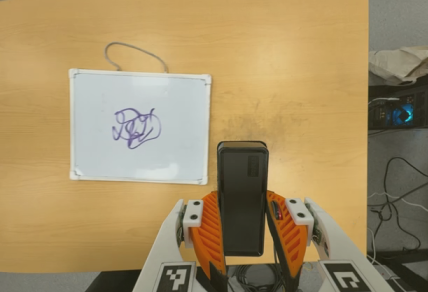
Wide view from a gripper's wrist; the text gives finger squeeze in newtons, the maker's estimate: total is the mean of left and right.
{"total": 4.3, "left": 3.0, "right": 5.7}